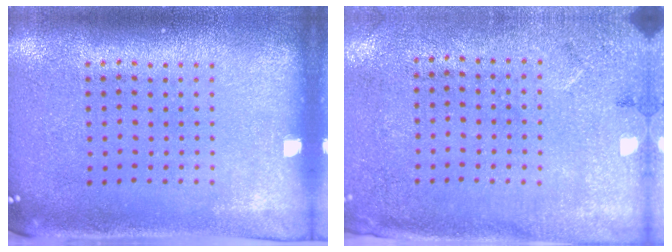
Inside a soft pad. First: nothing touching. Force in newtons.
{"total": 2.7, "press": 2.2, "slide": 1.6}